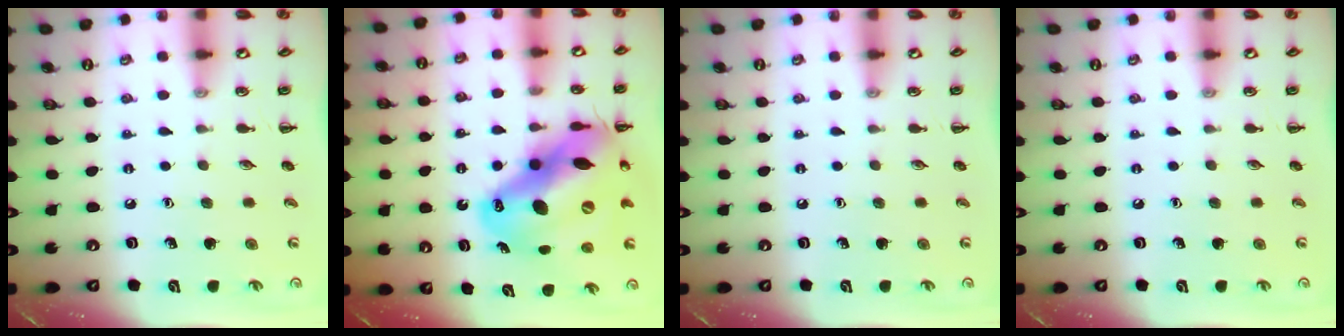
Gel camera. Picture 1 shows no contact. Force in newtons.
{"total": 22.3, "press": 21.4, "slide": 6.3}
{"total": 0.0}
{"total": 0.0}